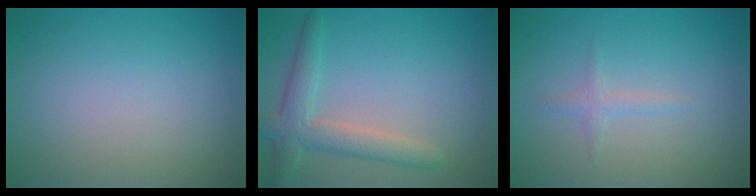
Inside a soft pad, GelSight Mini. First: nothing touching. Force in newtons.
{"total": 3.6, "press": 3.6, "slide": 0.1}
{"total": 1.0, "press": 1.0, "slide": 0.1}